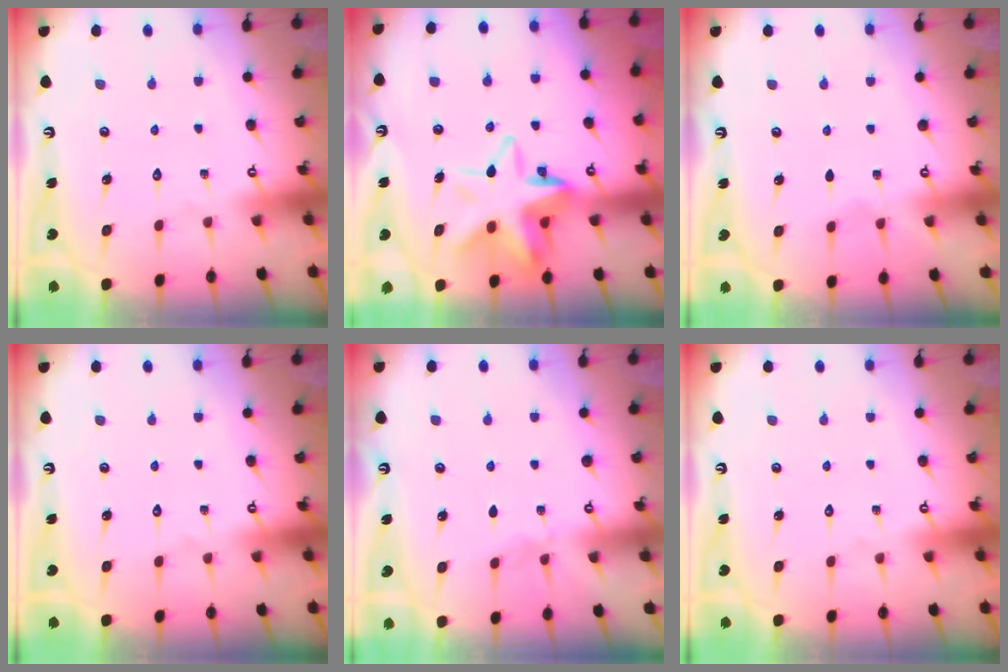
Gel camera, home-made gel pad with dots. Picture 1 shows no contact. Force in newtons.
{"total": 12.9, "press": 12.5, "slide": 3.4}
{"total": 3.8, "press": 2.9, "slide": 2.4}
{"total": 0.0}
{"total": 2.1, "press": 2.0, "slide": 0.4}
{"total": 0.0}